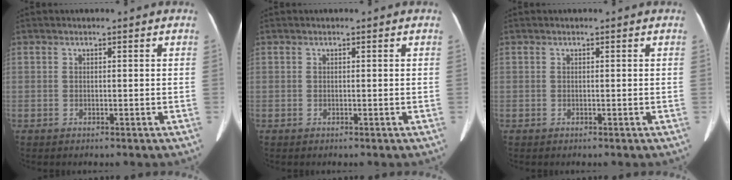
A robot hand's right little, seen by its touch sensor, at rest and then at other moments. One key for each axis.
{"total": 0.0}
{"total": 0.0}